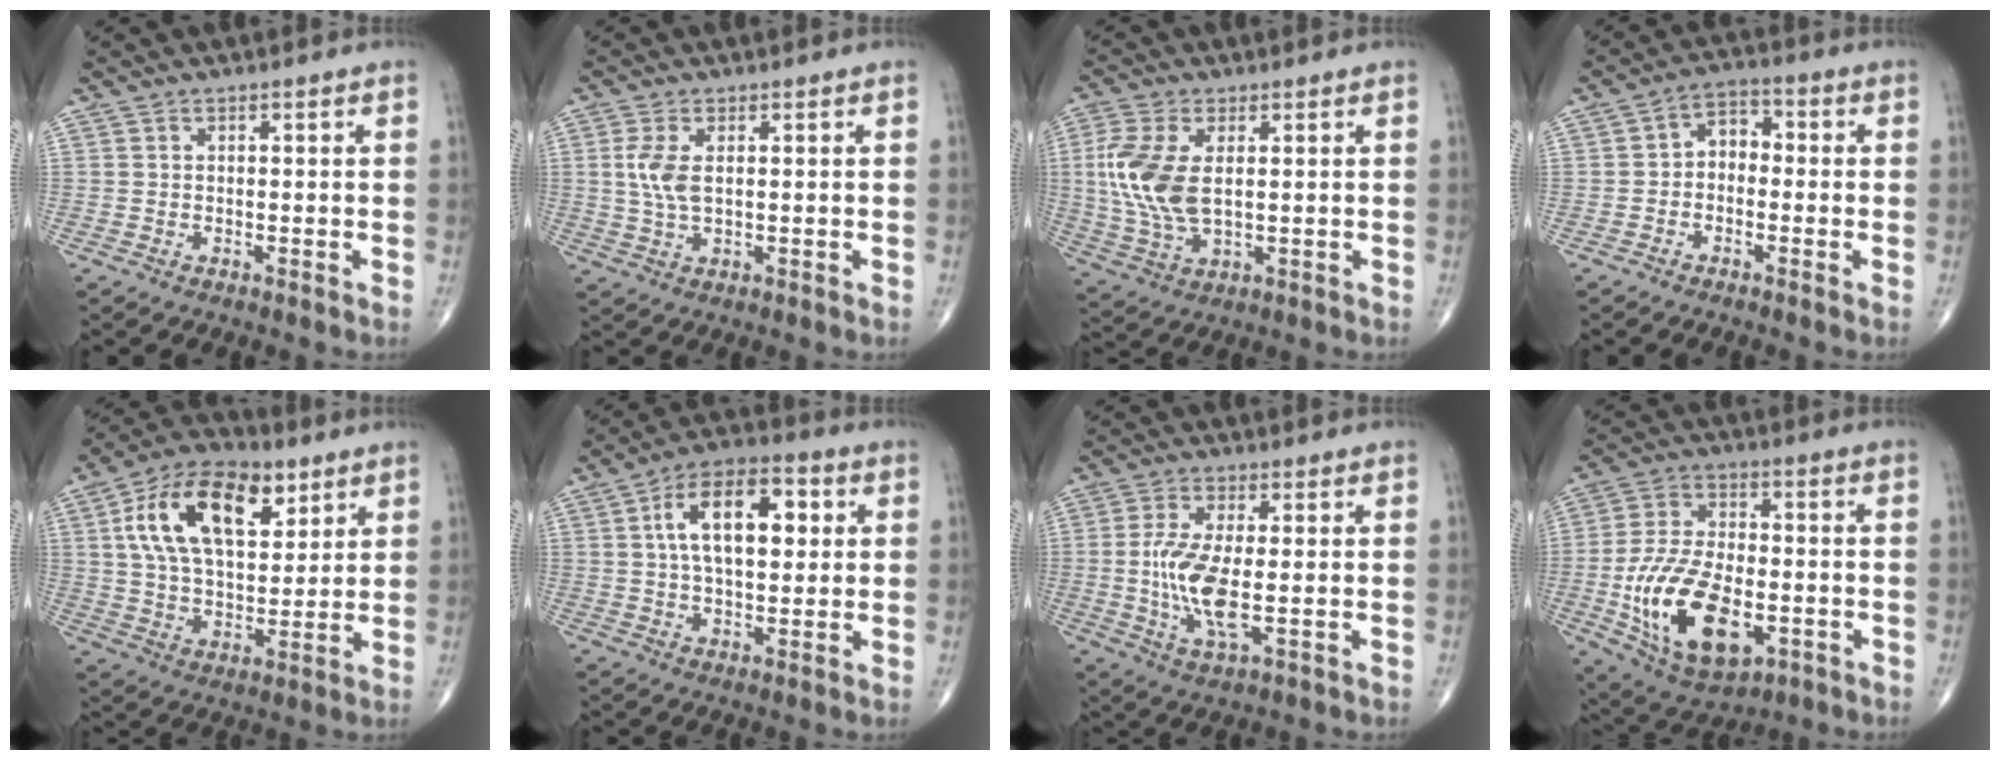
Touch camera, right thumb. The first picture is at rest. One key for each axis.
{"total": 5.0, "fx": 0.9, "fy": 2.4, "fz": 4.3, "tx": -0.099, "ty": -0.002, "tz": 0.019}
{"total": 11.8, "fx": 1.4, "fy": 6.3, "fz": 9.8, "tx": -0.227, "ty": -0.005, "tz": 0.032}
{"total": 4.9, "fx": -0.7, "fy": 3.6, "fz": 3.3, "tx": -0.031, "ty": 0.026, "tz": -0.029}
{"total": 19.4, "fx": 7.6, "fy": 10.7, "fz": 14.4, "tx": -0.224, "ty": -0.013, "tz": 0.130}
{"total": 14.9, "fx": 3.2, "fy": 7.9, "fz": 12.2, "tx": -0.182, "ty": 0.014, "tz": 0.049}
{"total": 10.2, "fx": -0.7, "fy": 3.6, "fz": 9.5, "tx": -0.205, "ty": -0.014, "tz": -0.011}
{"total": 20.1, "fx": -5.2, "fy": 11.1, "fz": 16.0, "tx": -0.279, "ty": 0.009, "tz": -0.074}